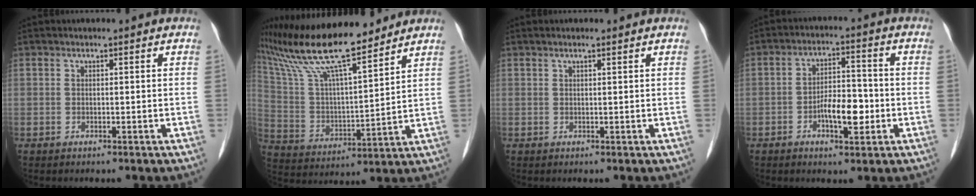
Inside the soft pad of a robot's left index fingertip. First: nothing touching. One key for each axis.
{"total": 19.0, "fx": 15.8, "fy": 2.3, "fz": 10.4, "tx": -0.197, "ty": 0.019, "tz": 0.291}
{"total": 1.2, "fx": 0.9, "fy": 0.1, "fz": 0.8, "tx": -0.015, "ty": 0.013, "tz": 0.017}
{"total": 6.8, "fx": -2.1, "fy": 2.7, "fz": 5.8, "tx": -0.107, "ty": 0.010, "tz": -0.035}